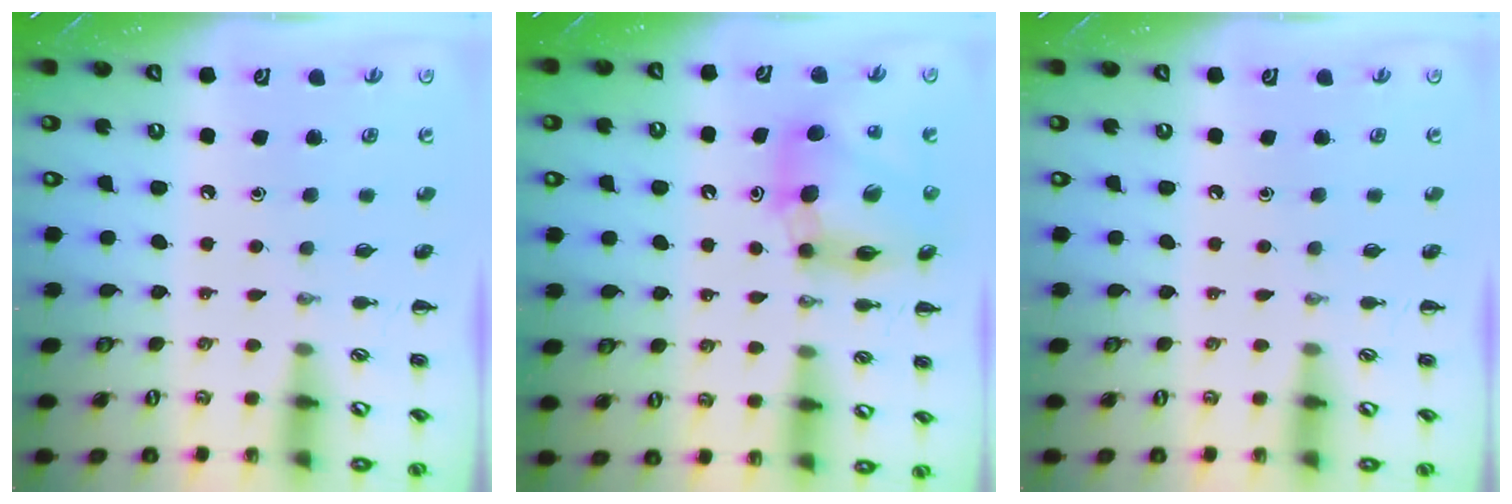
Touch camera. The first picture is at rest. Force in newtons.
{"total": 11.6, "press": 11.1, "slide": 3.3}
{"total": 0.0}